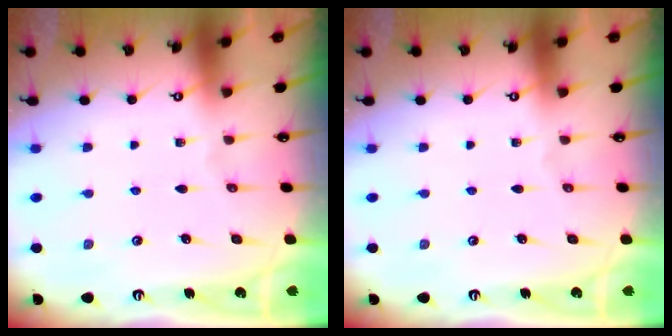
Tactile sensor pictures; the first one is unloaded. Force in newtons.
{"total": 0.0}